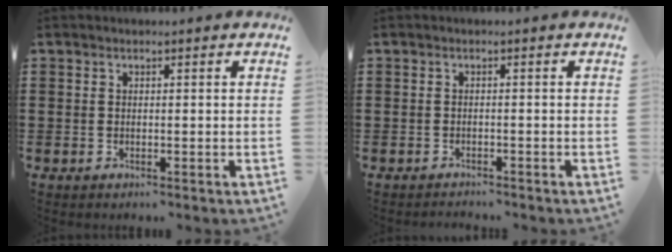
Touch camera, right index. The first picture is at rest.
{"total": 1.1, "force": [-1.1, 0.1, -0.2], "torque": [0.000, 0.002, -0.023]}